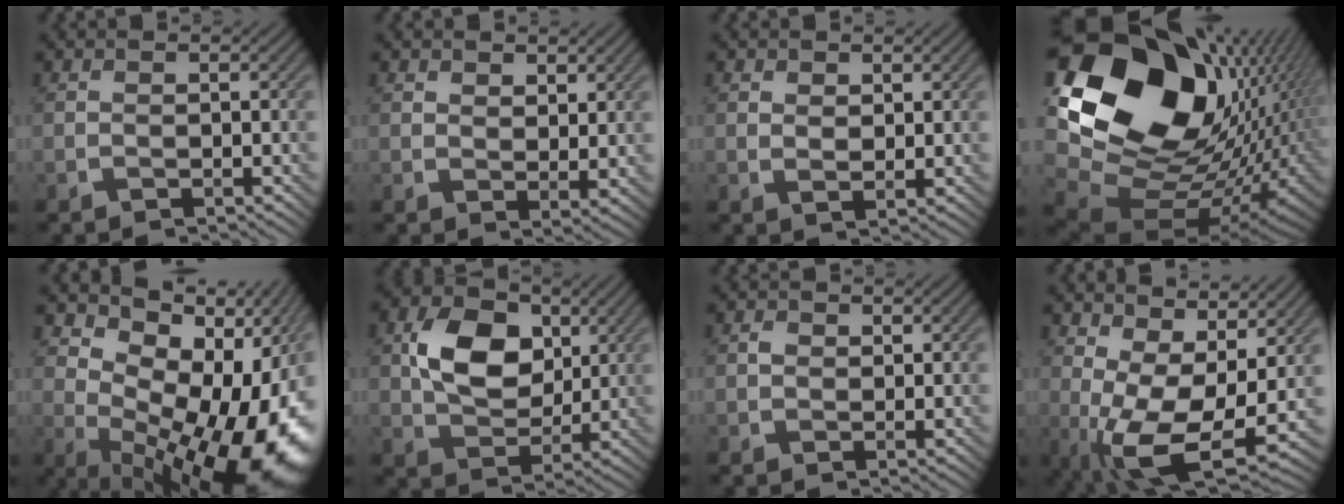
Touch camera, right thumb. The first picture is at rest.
{"total": 3.2, "force": [2.1, 1.7, 1.8], "torque": [-0.034, -0.009, 0.042]}
{"total": 1.9, "force": [1.2, 1.1, 1.0], "torque": [-0.020, -0.005, 0.024]}
{"total": 21.4, "force": [6.3, 14.8, 14.1], "torque": [-0.303, -0.010, 0.149]}
{"total": 16.9, "force": [0.8, 9.3, 14.1], "torque": [-0.159, -0.021, 0.042]}
{"total": 9.6, "force": [2.4, 6.8, 6.3], "torque": [-0.126, 0.006, 0.040]}
{"total": 1.3, "force": [0.3, 1.1, 0.6], "torque": [-0.010, 0.000, 0.003]}
{"total": 12.0, "force": [0.5, 5.9, 10.5], "torque": [-0.203, -0.014, 0.013]}